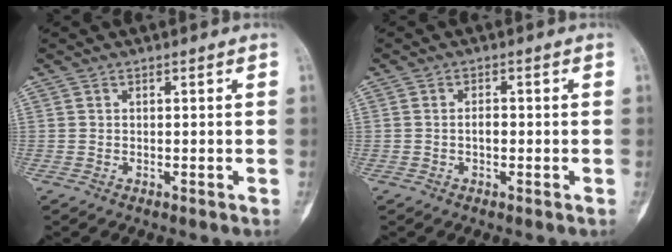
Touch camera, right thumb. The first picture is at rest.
{"total": 1.6, "force": [-0.3, 0.9, 1.3], "torque": [-0.015, 0.004, -0.007]}